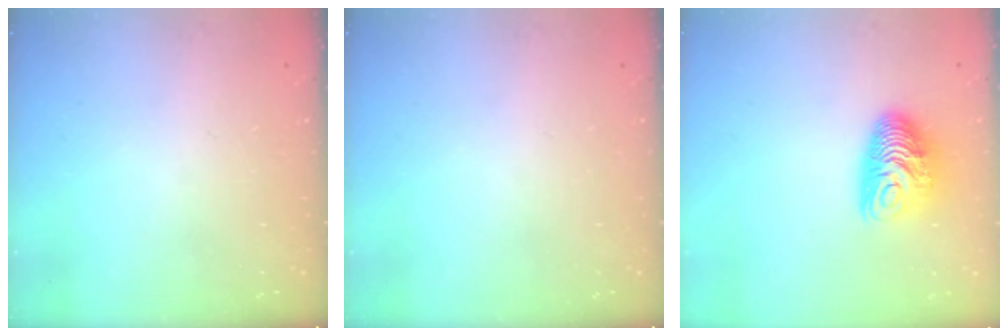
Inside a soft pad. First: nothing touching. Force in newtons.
{"total": 0.0}
{"total": 10.3, "press": 10.3, "slide": 0.5}